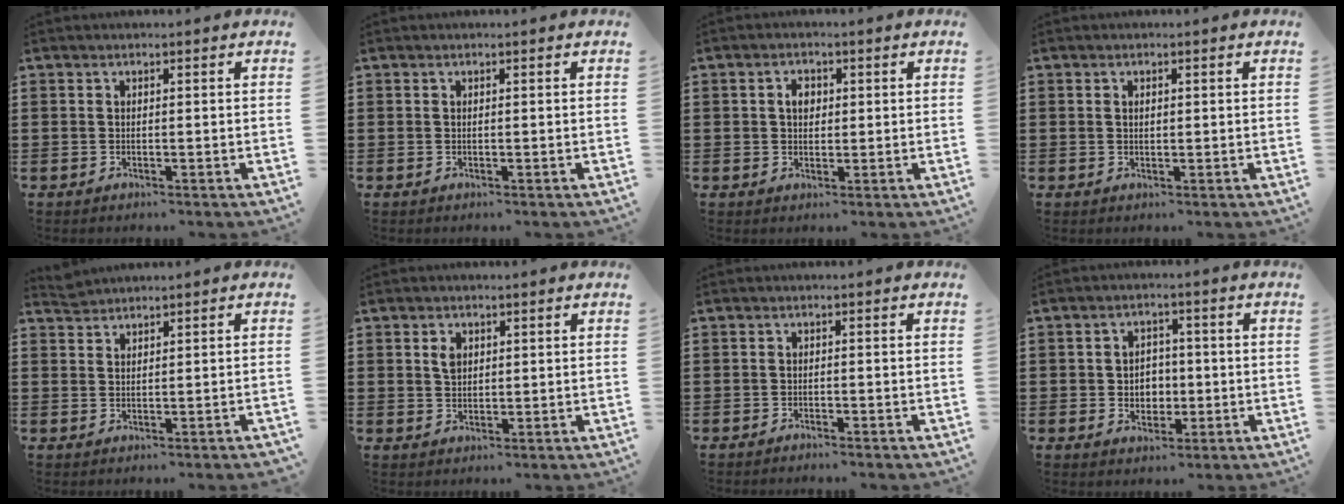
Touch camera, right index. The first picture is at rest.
{"total": 0.0}
{"total": 2.6, "force": [0.4, 1.8, 1.8], "torque": [-0.039, 0.011, 0.005]}
{"total": 0.9, "force": [0.2, 0.5, 0.7], "torque": [-0.016, 0.003, 0.002]}
{"total": 1.2, "force": [1.1, -0.3, -0.1], "torque": [0.000, 0.000, 0.023]}
{"total": 2.1, "force": [0.8, 1.4, 1.4], "torque": [-0.031, 0.004, 0.014]}
{"total": 0.9, "force": [-0.9, 0.0, 0.1], "torque": [-0.004, -0.001, -0.017]}
{"total": 3.5, "force": [-0.5, 3.2, 1.6], "torque": [-0.033, 0.005, -0.014]}